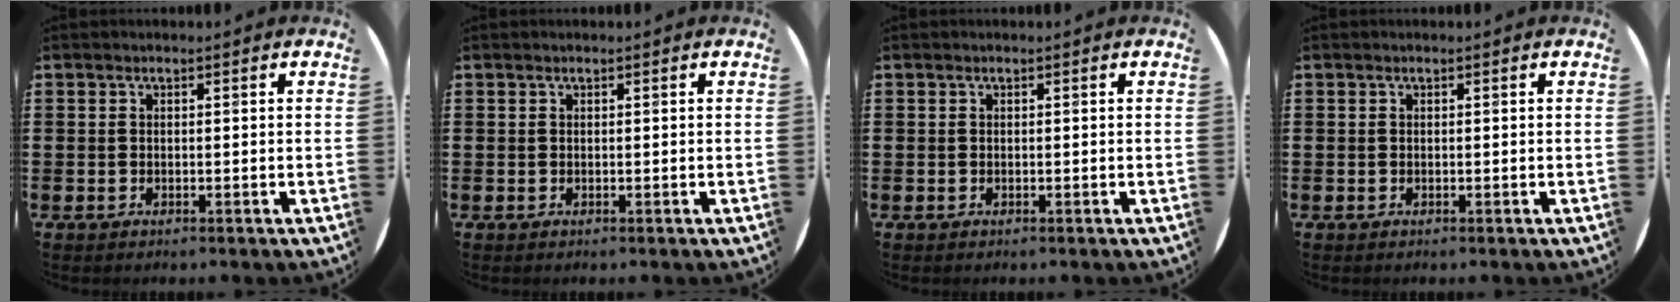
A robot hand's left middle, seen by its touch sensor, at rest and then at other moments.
{"total": 0.0}
{"total": 0.0}
{"total": 0.0}